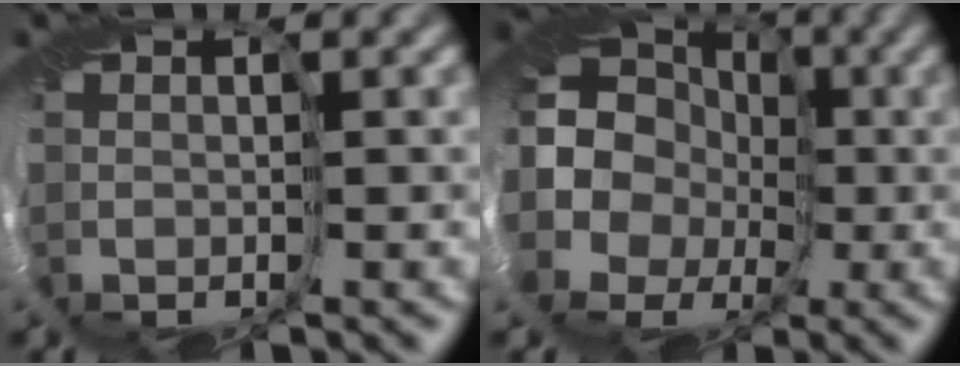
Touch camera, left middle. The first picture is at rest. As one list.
[{"total": 13.8, "force": [-0.4, 12.7, 5.4], "torque": [-0.137, 0.006, -0.059]}]